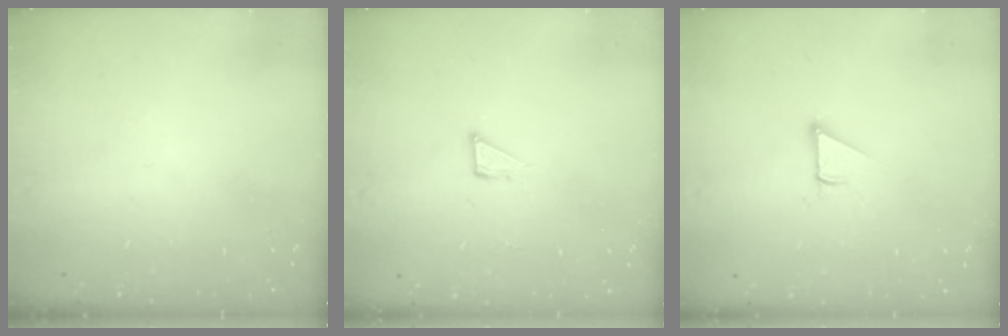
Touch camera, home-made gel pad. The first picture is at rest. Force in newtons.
{"total": 2.8, "press": 2.8, "slide": 0.2}
{"total": 1.6, "press": 1.6, "slide": 0.2}